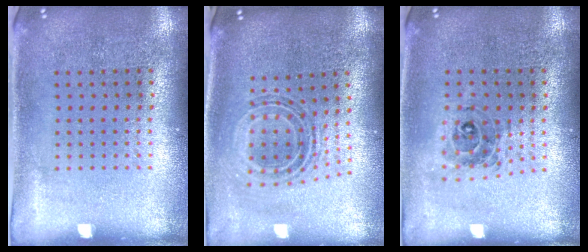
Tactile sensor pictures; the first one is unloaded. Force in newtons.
{"total": 0.9, "press": 0.8, "slide": 0.3}
{"total": 0.7, "press": 0.7, "slide": 0.0}